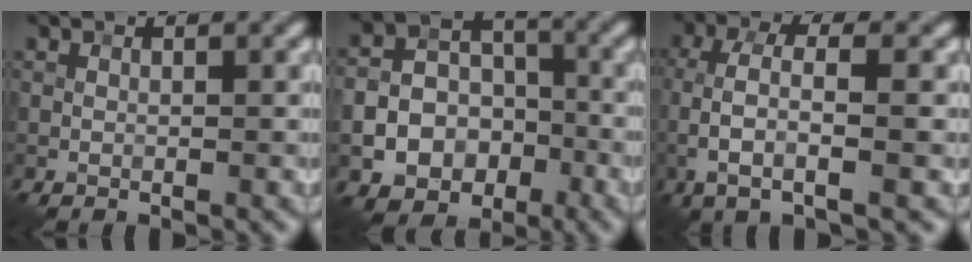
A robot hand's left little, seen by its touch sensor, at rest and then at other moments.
{"total": 10.1, "force": [-4.2, 8.2, 4.2], "torque": [-0.061, -0.024, -0.087]}
{"total": 4.5, "force": [-0.5, 1.5, 4.2], "torque": [-0.091, 0.005, -0.010]}